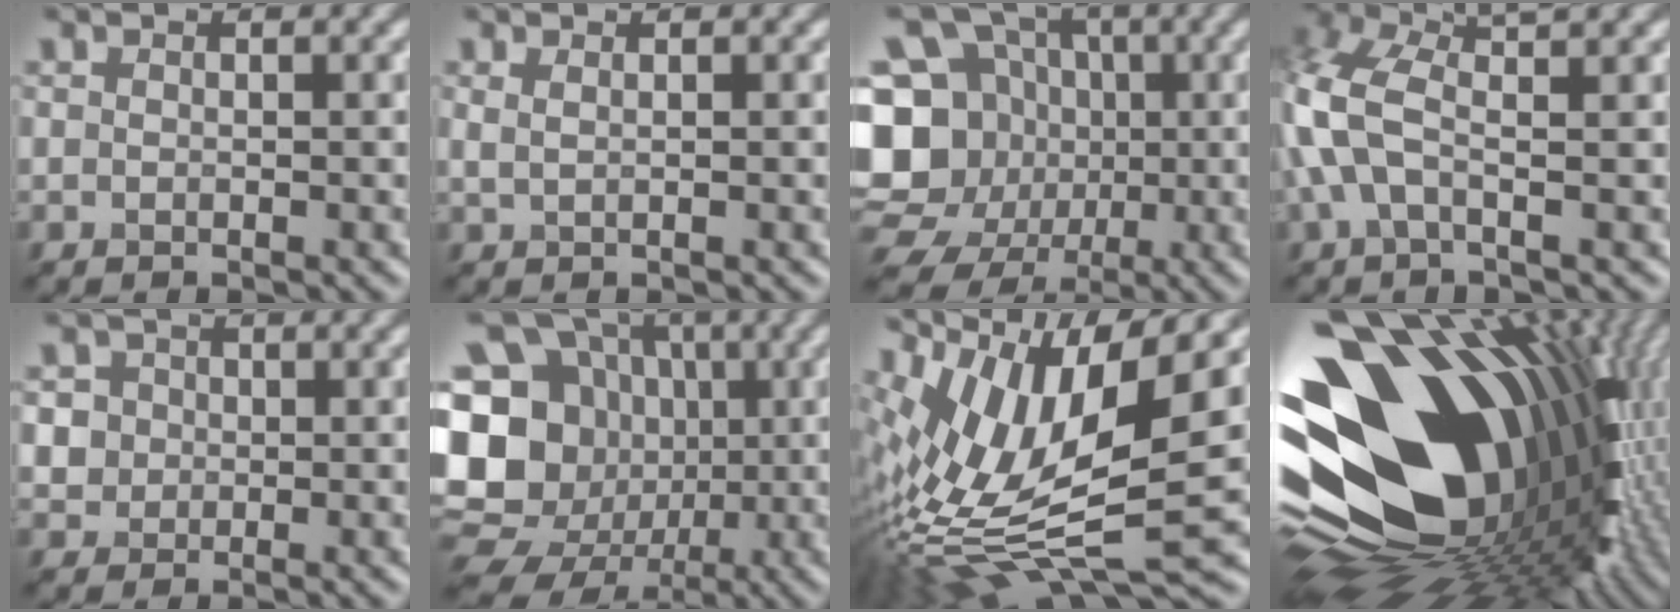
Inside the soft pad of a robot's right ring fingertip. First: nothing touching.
{"total": 1.3, "force": [0.6, 0.6, 1.0], "torque": [-0.014, 0.000, 0.009]}
{"total": 13.2, "force": [-1.3, 11.9, 5.6], "torque": [-0.141, 0.014, -0.046]}
{"total": 6.5, "force": [1.1, 2.3, 5.9], "torque": [-0.146, 0.012, 0.010]}
{"total": 3.5, "force": [0.9, 3.2, 1.2], "torque": [-0.013, 0.012, 0.011]}
{"total": 20.0, "force": [-1.3, 18.1, 8.6], "torque": [-0.210, 0.018, -0.051]}
{"total": 13.9, "force": [2.2, 5.2, 12.8], "torque": [-0.259, 0.007, 0.047]}
{"total": 20.3, "force": [0.1, 13.5, 15.1], "torque": [-0.281, -0.031, 0.017]}